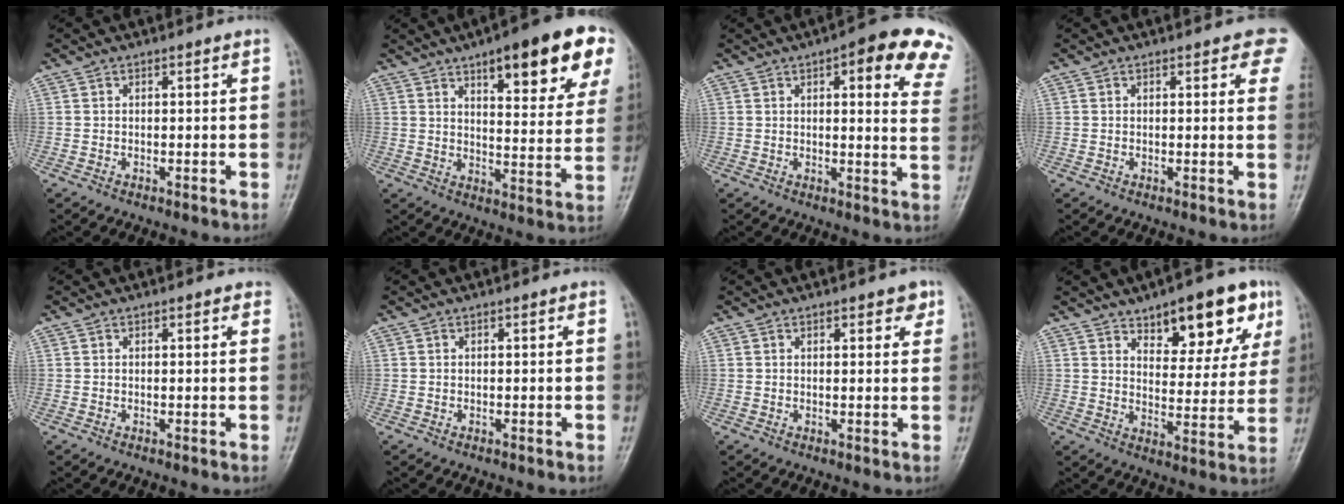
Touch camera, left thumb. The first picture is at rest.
{"total": 19.8, "force": [10.7, 6.0, 15.5], "torque": [-0.168, -0.031, 0.143]}
{"total": 16.1, "force": [9.2, 4.8, 12.3], "torque": [-0.115, -0.027, 0.090]}
{"total": 5.2, "force": [2.9, 2.2, 3.7], "torque": [-0.010, -0.004, 0.023]}
{"total": 0.9, "force": [0.5, 0.4, 0.7], "torque": [-0.007, 0.000, 0.002]}
{"total": 0.0}
{"total": 3.1, "force": [1.8, 1.4, 2.1], "torque": [-0.012, -0.006, 0.019]}
{"total": 15.1, "force": [8.6, 6.5, 10.5], "torque": [-0.093, -0.036, 0.123]}